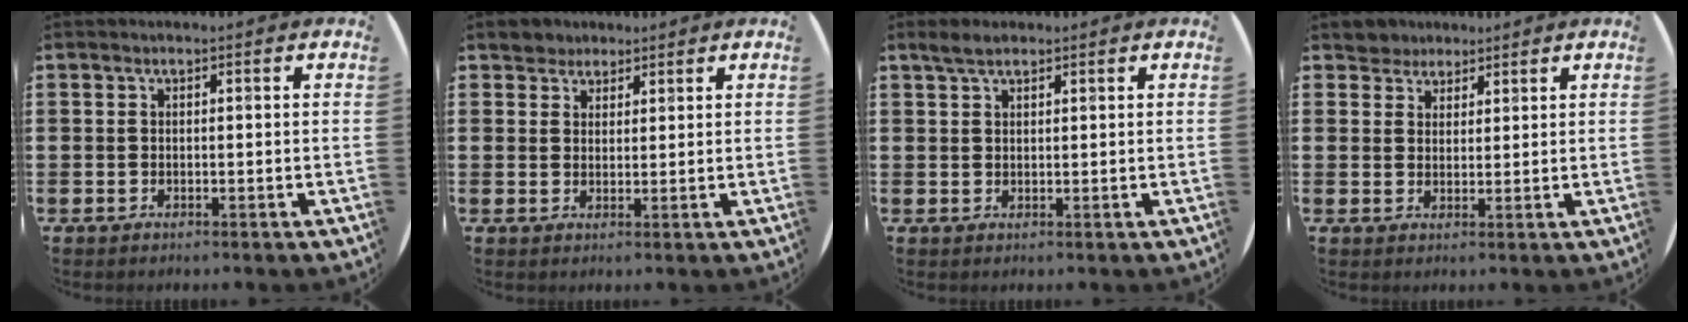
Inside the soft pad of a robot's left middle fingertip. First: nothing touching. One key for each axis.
{"total": 2.5, "fx": 2.2, "fy": 1.3, "fz": -0.3, "tx": 0.006, "ty": 0.004, "tz": 0.042}
{"total": 2.3, "fx": 1.8, "fy": 0.8, "fz": 1.1, "tx": -0.026, "ty": 0.006, "tz": 0.033}
{"total": 3.1, "fx": 2.7, "fy": 1.5, "fz": -0.4, "tx": 0.005, "ty": 0.002, "tz": 0.051}